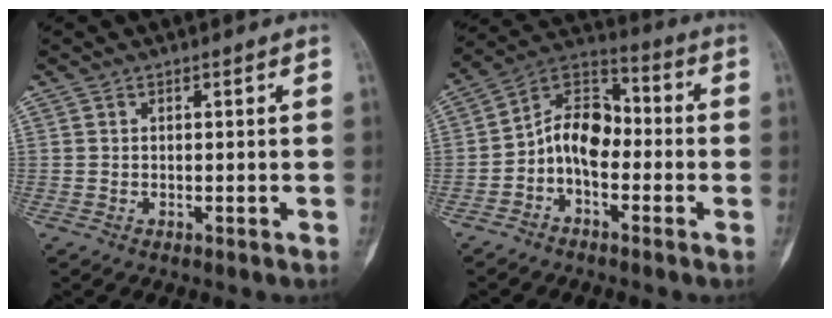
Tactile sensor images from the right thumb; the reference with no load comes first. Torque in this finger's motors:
{"motor_torque": [0.66, 0.48, 0.51, -0.52, 0.04]}